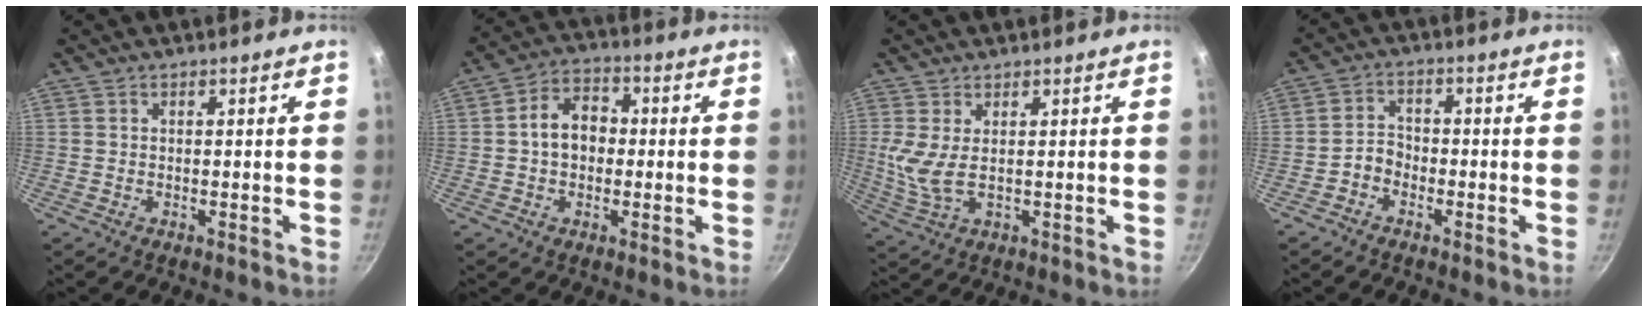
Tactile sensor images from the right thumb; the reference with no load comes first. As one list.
[{"total": 7.9, "force": [-0.2, 6.0, 5.2], "torque": [-0.053, 0.024, -0.013]}, {"total": 5.6, "force": [1.0, 2.3, 5.0], "torque": [-0.111, -0.009, 0.029]}, {"total": 3.1, "force": [-1.9, 2.2, 1.2], "torque": [-0.011, 0.029, -0.041]}]